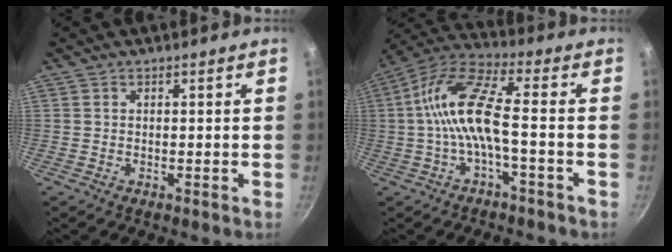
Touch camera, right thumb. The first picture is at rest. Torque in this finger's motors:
{"motor_torque": [0.83, 2.08, 1.92, -0.85, 0.52]}